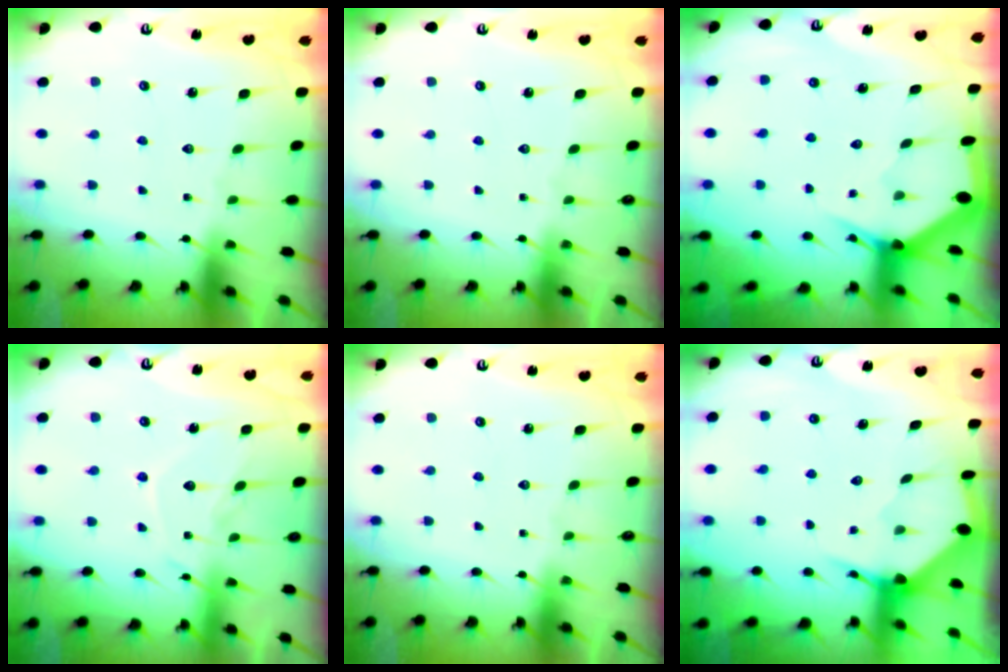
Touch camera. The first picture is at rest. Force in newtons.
{"total": 0.0}
{"total": 3.2, "press": 3.2, "slide": 0.0}
{"total": 10.8, "press": 10.8, "slide": 0.8}
{"total": 0.0}
{"total": 3.7, "press": 3.6, "slide": 0.4}